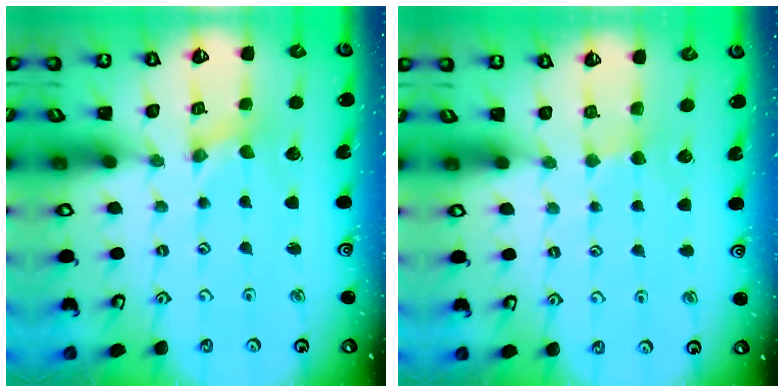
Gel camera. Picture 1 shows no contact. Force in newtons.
{"total": 2.3, "press": 2.2, "slide": 0.4}